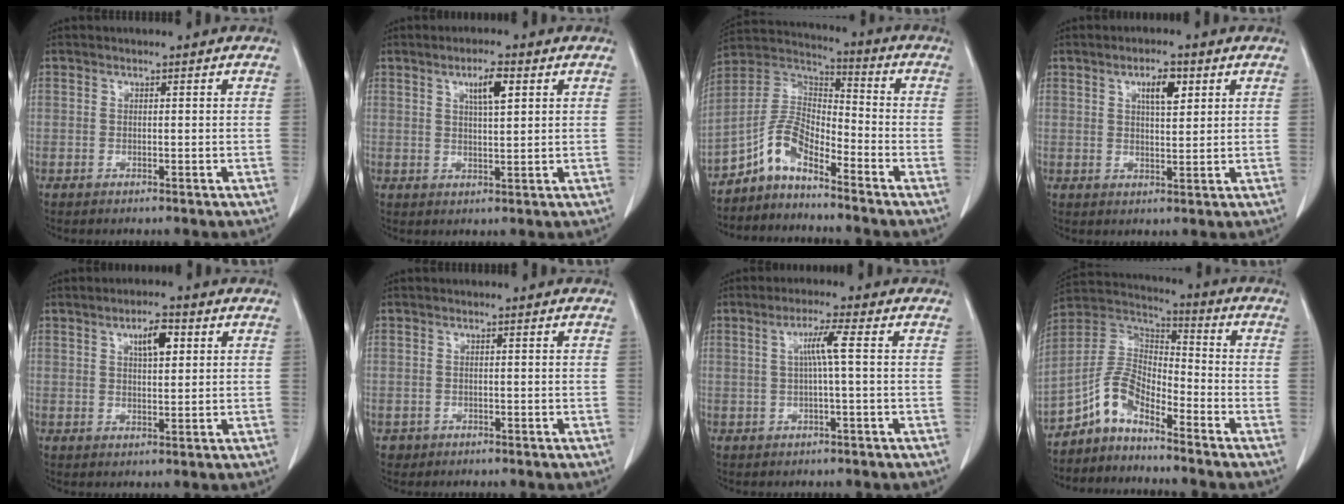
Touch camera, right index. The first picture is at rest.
{"total": 4.4, "force": [2.0, 0.7, 3.9], "torque": [-0.068, 0.000, 0.034]}
{"total": 8.2, "force": [-6.0, 2.9, 4.7], "torque": [-0.104, 0.025, -0.121]}
{"total": 4.5, "force": [2.1, 1.4, 3.8], "torque": [-0.063, 0.000, 0.034]}
{"total": 4.5, "force": [1.9, 1.4, 3.9], "torque": [-0.065, 0.003, 0.032]}
{"total": 1.0, "force": [-0.6, 0.8, -0.1], "torque": [-0.006, 0.003, -0.010]}
{"total": 3.9, "force": [0.5, -0.6, 3.8], "torque": [-0.072, 0.007, 0.010]}
{"total": 8.2, "force": [-6.1, 3.2, 4.5], "torque": [-0.099, 0.026, -0.124]}